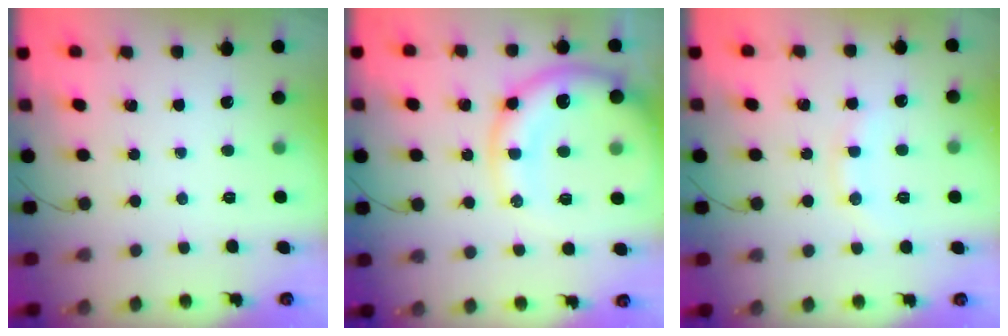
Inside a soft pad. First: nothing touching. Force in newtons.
{"total": 15.9, "press": 15.5, "slide": 3.2}
{"total": 6.6, "press": 6.6, "slide": 1.0}